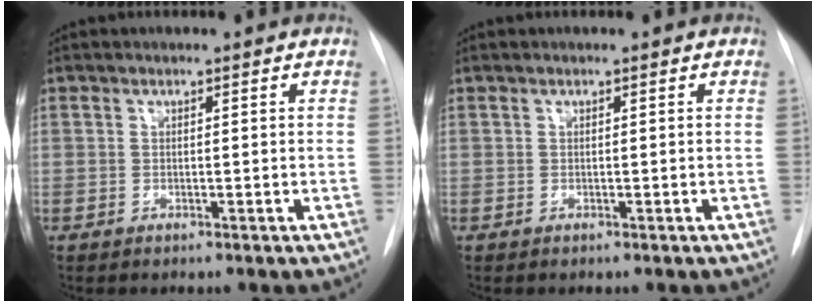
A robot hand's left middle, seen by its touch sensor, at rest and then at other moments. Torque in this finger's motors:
{"motor_torque": [-0.10, -0.36, -0.06, -0.01]}